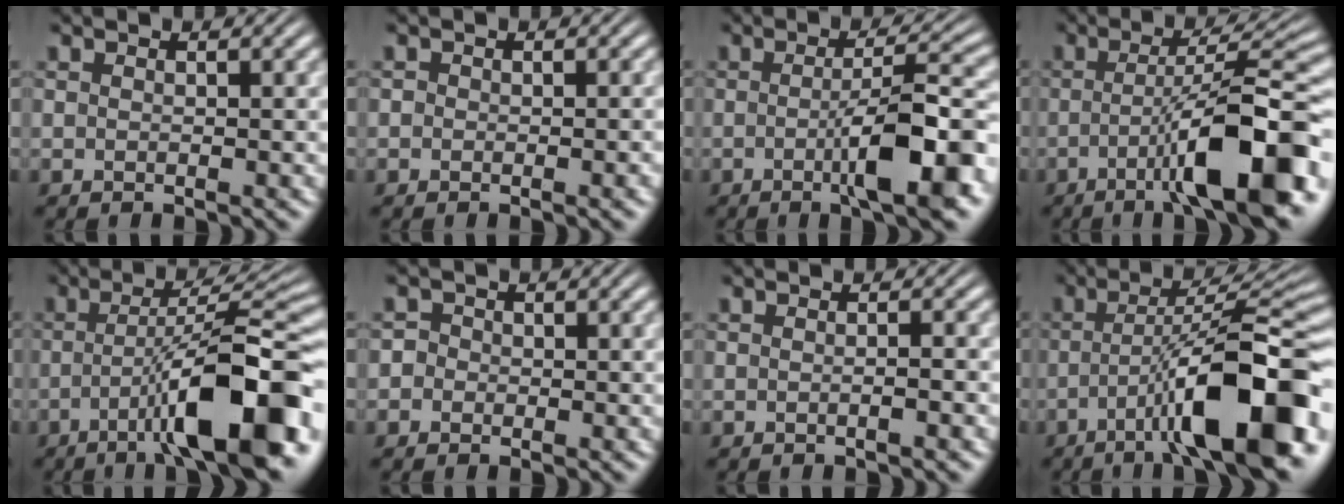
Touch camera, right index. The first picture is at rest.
{"total": 0.6, "force": [-0.3, 0.4, 0.2], "torque": [-0.001, 0.000, -0.007]}
{"total": 6.7, "force": [-2.1, 1.1, 6.3], "torque": [-0.088, 0.006, -0.040]}
{"total": 9.6, "force": [-3.3, 1.6, 8.9], "torque": [-0.131, 0.000, -0.048]}
{"total": 10.6, "force": [-3.4, 2.2, 9.8], "torque": [-0.146, -0.002, -0.047]}
{"total": 2.3, "force": [-0.6, 2.2, 0.3], "torque": [-0.008, 0.000, -0.020]}
{"total": 0.7, "force": [-0.4, -0.1, 0.5], "torque": [-0.007, 0.005, -0.012]}
{"total": 11.6, "force": [-3.7, 2.7, 10.6], "torque": [-0.158, -0.003, -0.052]}